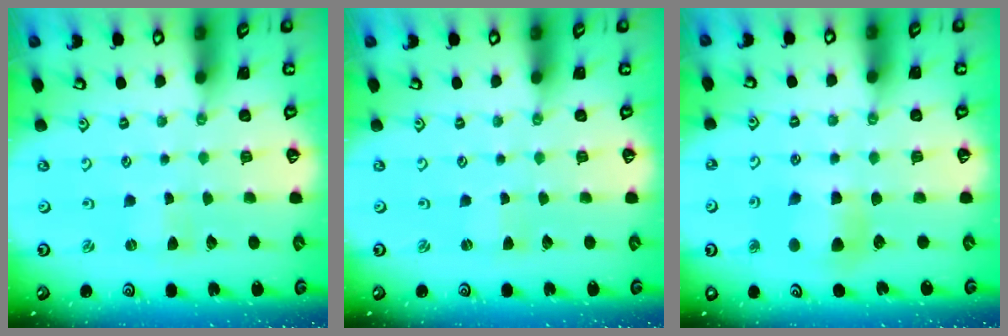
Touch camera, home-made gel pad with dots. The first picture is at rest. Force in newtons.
{"total": 0.7, "press": 0.7, "slide": 0.1}
{"total": 6.3, "press": 6.2, "slide": 0.6}